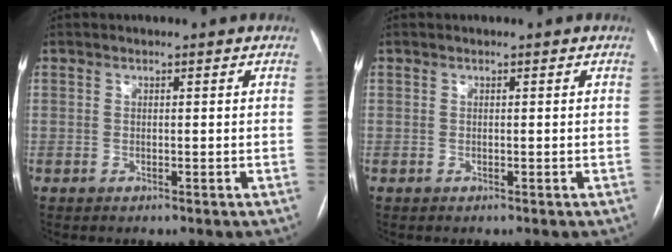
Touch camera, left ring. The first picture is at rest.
{"total": 0.0}